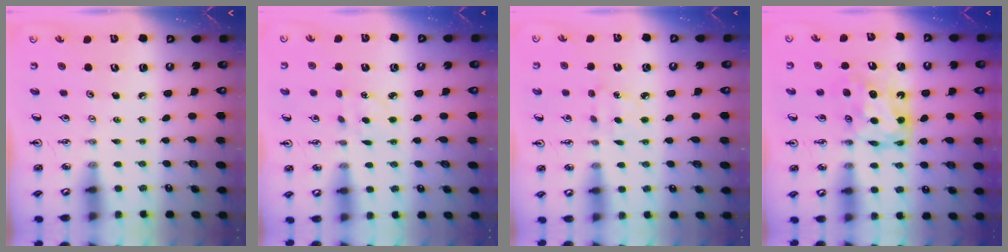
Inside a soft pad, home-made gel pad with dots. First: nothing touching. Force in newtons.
{"total": 2.7, "press": 2.7, "slide": 0.4}
{"total": 4.3, "press": 4.3, "slide": 0.5}
{"total": 7.0, "press": 7.0, "slide": 0.4}